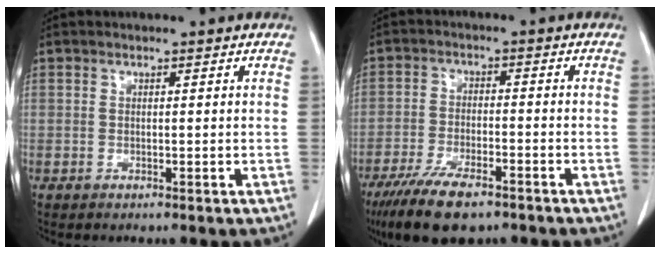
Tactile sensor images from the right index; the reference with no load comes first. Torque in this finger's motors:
{"motor_torque": [-0.02, -0.19, 0.06, -0.02]}